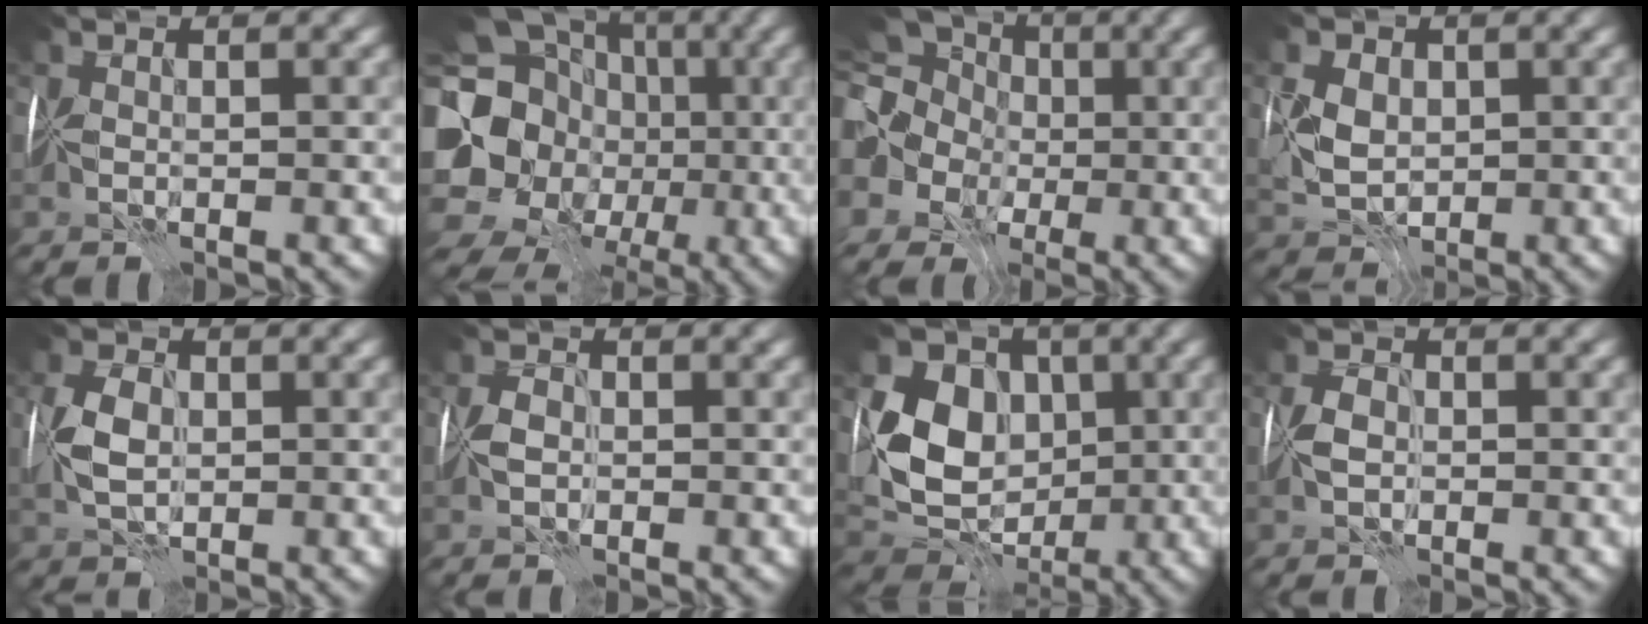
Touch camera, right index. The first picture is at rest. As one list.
[{"total": 17.3, "force": [-2.2, 15.3, 7.9], "torque": [-0.135, -0.024, -0.055]}, {"total": 11.5, "force": [1.2, 10.3, 4.9], "torque": [-0.128, 0.011, -0.022]}, {"total": 3.1, "force": [-0.3, 2.4, 1.9], "torque": [-0.044, -0.008, -0.005]}, {"total": 2.5, "force": [-0.4, 1.5, 2.0], "torque": [-0.051, -0.004, -0.009]}, {"total": 0.7, "force": [-0.7, 0.1, 0.0], "torque": [-0.003, -0.007, -0.012]}, {"total": 7.2, "force": [0.1, 5.8, 4.2], "torque": [-0.080, -0.021, 0.000]}, {"total": 0.8, "force": [-0.7, 0.3, 0.3], "torque": [-0.009, -0.006, -0.012]}]